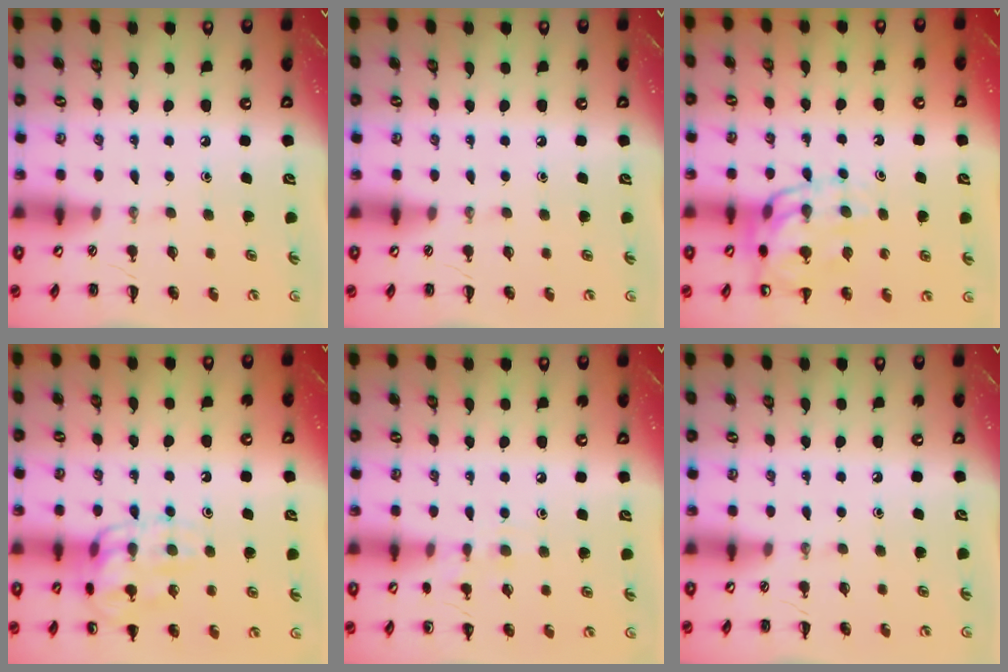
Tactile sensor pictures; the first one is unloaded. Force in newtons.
{"total": 0.0}
{"total": 12.7, "press": 12.4, "slide": 2.9}
{"total": 14.2, "press": 14.2, "slide": 0.2}
{"total": 6.3, "press": 6.0, "slide": 2.0}
{"total": 0.0}